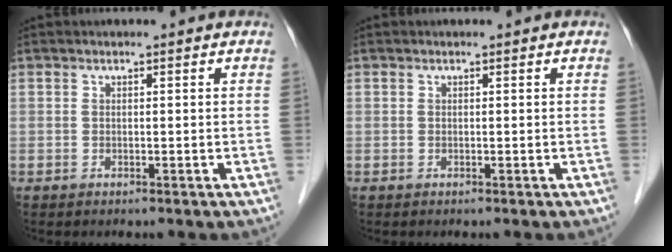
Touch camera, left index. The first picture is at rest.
{"total": 0.0}